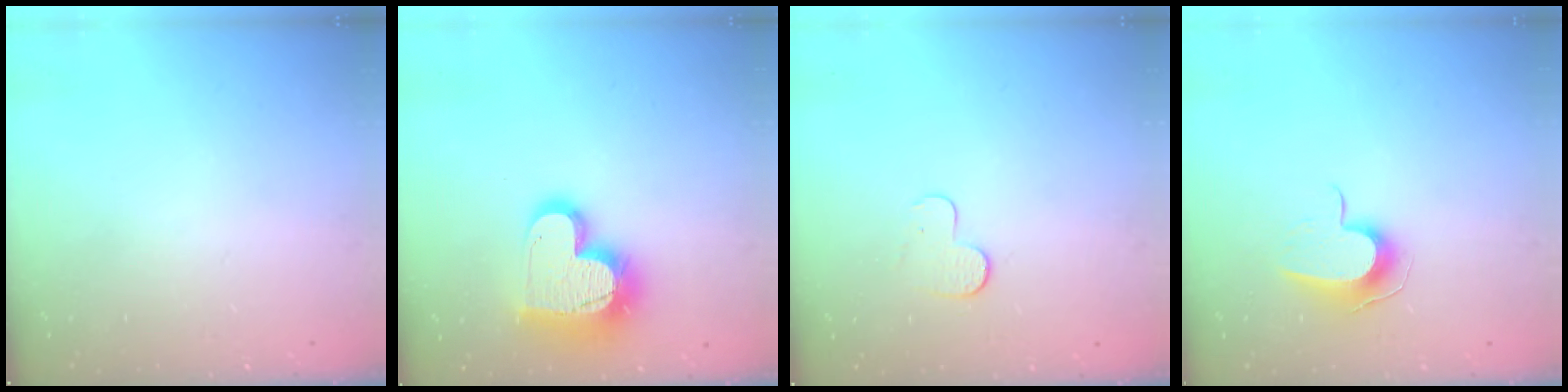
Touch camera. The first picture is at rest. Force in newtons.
{"total": 18.3, "press": 18.2, "slide": 1.6}
{"total": 4.6, "press": 4.6, "slide": 0.4}
{"total": 9.8, "press": 9.8, "slide": 0.1}